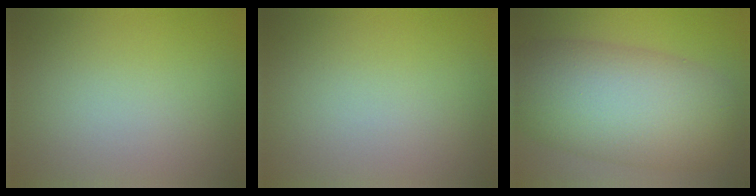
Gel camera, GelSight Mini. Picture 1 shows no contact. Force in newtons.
{"total": 0.0}
{"total": 11.5, "press": 11.5, "slide": 0.3}